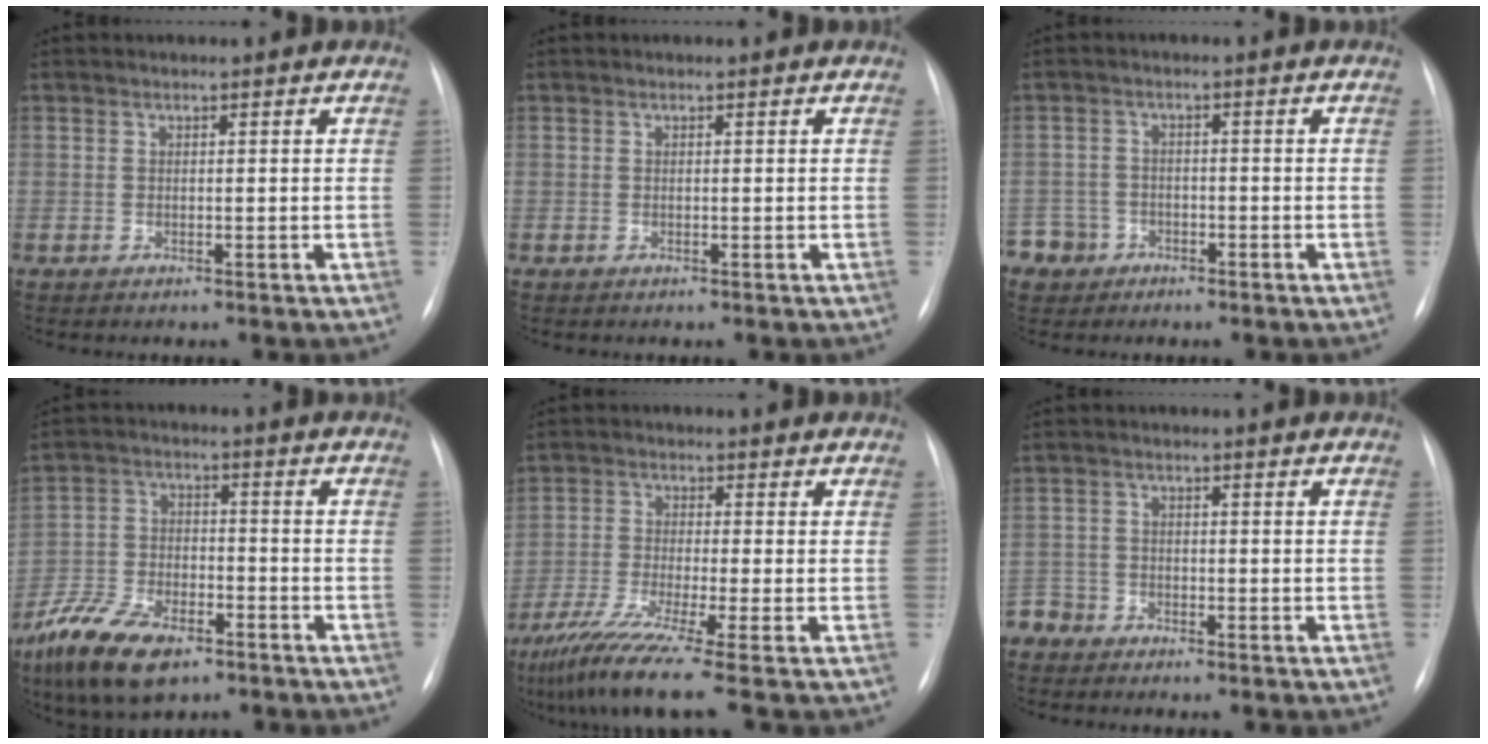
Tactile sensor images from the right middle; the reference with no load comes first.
{"total": 0.0}
{"total": 4.6, "force": [-2.7, 3.7, -0.6], "torque": [0.015, 0.010, -0.047]}
{"total": 11.4, "force": [-7.2, 4.8, 7.3], "torque": [-0.150, -0.014, -0.134]}
{"total": 10.2, "force": [-7.1, -1.8, 7.1], "torque": [-0.127, -0.039, -0.123]}
{"total": 3.6, "force": [-3.0, 1.8, -0.6], "torque": [0.015, 0.000, -0.065]}